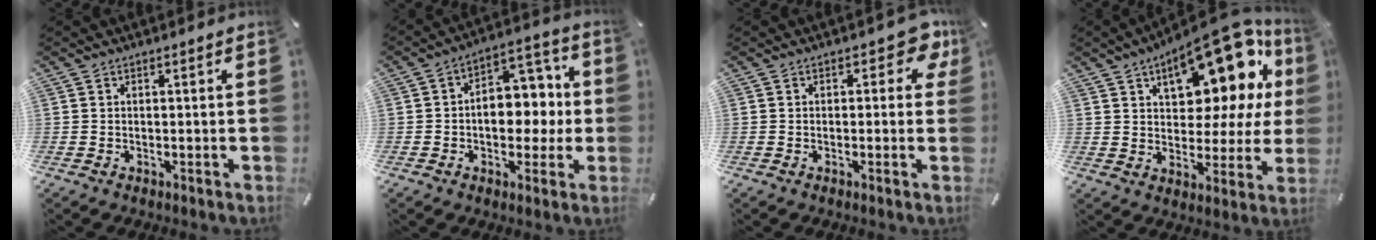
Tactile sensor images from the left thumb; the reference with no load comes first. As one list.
[{"total": 11.1, "force": [-0.7, 8.3, 7.3], "torque": [-0.090, 0.000, -0.009]}, {"total": 4.9, "force": [1.7, 2.9, 3.5], "torque": [-0.033, -0.005, 0.023]}, {"total": 21.3, "force": [11.4, 10.4, 14.7], "torque": [-0.201, -0.078, 0.190]}]